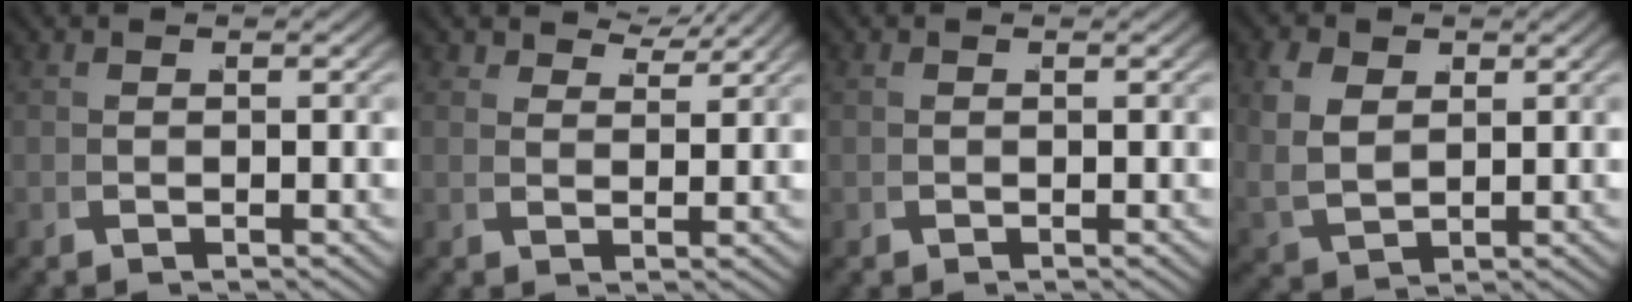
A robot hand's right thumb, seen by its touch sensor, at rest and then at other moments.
{"total": 2.9, "force": [2.9, 0.2, 0.2], "torque": [0.002, 0.001, 0.052]}
{"total": 0.0}
{"total": 4.7, "force": [1.6, 3.5, 2.8], "torque": [-0.069, -0.021, 0.050]}